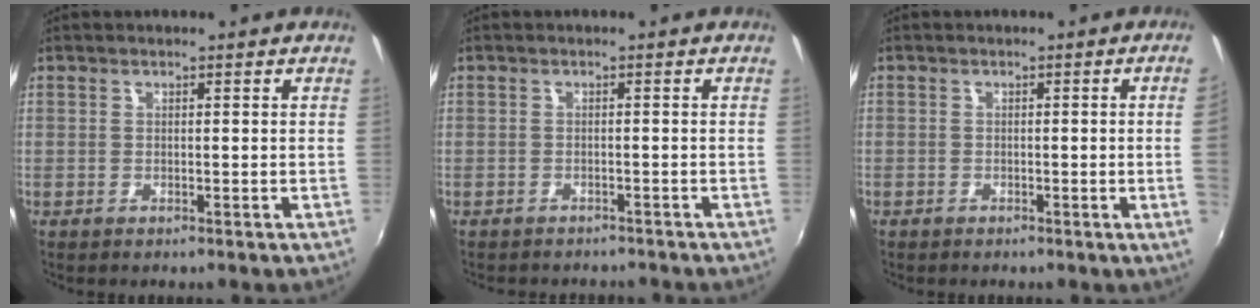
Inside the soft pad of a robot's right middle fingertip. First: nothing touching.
{"total": 3.6, "force": [-3.2, 1.4, 0.8], "torque": [-0.024, -0.006, -0.046]}
{"total": 2.3, "force": [-0.3, -1.3, 1.9], "torque": [-0.033, -0.010, 0.001]}